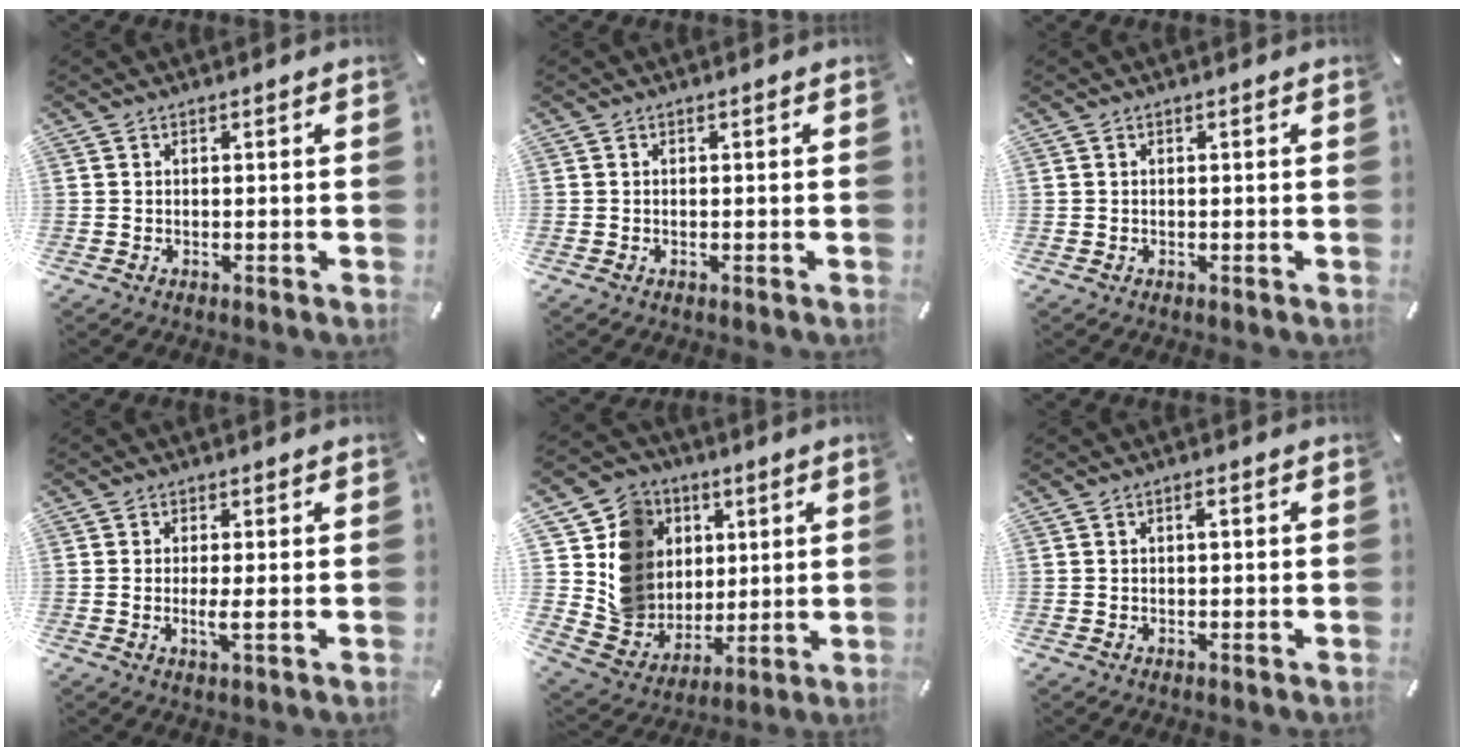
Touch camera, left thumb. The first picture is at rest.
{"total": 0.0}
{"total": 0.0}
{"total": 2.7, "force": [-0.1, 0.4, 2.7], "torque": [-0.041, -0.011, -0.003]}
{"total": 14.9, "force": [3.4, 14.2, 3.2], "torque": [-0.048, -0.015, 0.083]}
{"total": 1.3, "force": [0.3, 0.6, 1.1], "torque": [-0.023, 0.005, 0.003]}